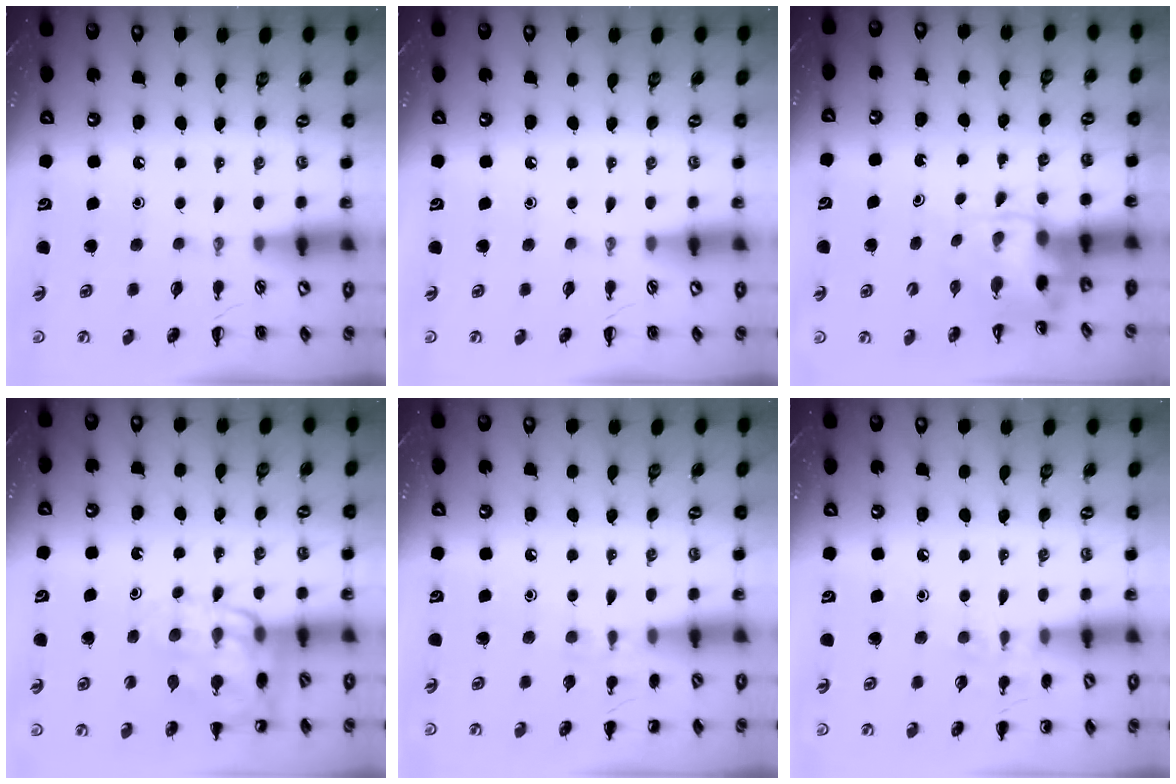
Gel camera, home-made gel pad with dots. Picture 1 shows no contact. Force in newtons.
{"total": 0.0}
{"total": 4.0, "press": 3.9, "slide": 0.7}
{"total": 14.4, "press": 14.2, "slide": 2.7}
{"total": 6.8, "press": 6.5, "slide": 2.0}
{"total": 7.5, "press": 7.2, "slide": 1.9}